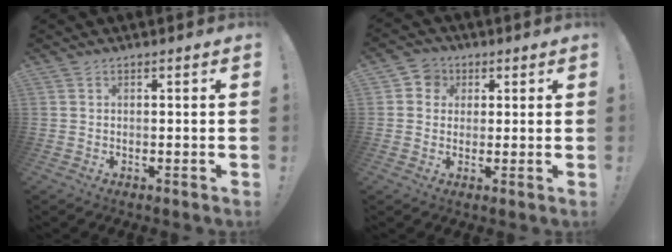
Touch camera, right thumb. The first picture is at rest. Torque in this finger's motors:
{"motor_torque": [-0.07, 0.28, -0.11, -0.23, 0.00]}